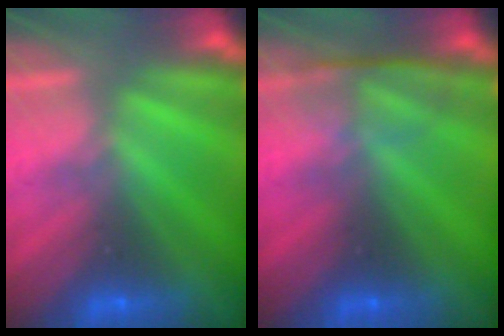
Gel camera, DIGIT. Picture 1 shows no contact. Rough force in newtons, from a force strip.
{"total": 2.4}